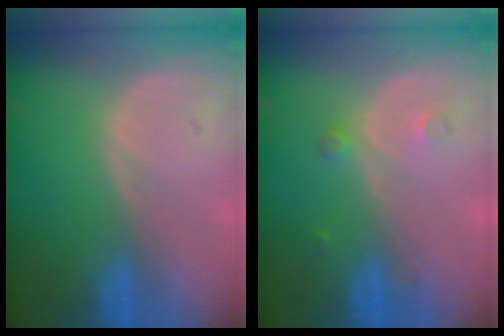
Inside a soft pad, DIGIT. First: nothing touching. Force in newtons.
{"total": 1.5, "press": 1.5, "slide": 0.1}